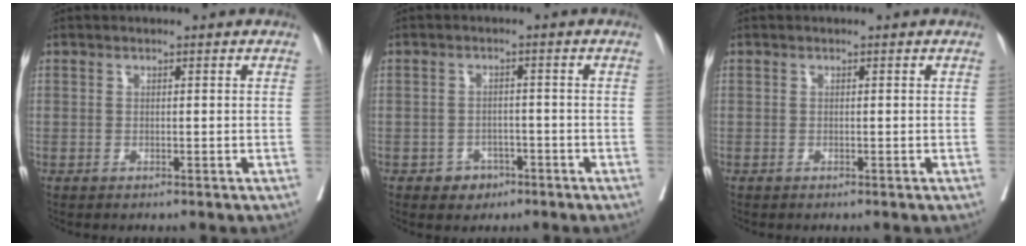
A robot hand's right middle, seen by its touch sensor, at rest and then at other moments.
{"total": 2.9, "force": [-1.8, 2.2, 0.8], "torque": [-0.008, 0.008, -0.022]}
{"total": 0.0}